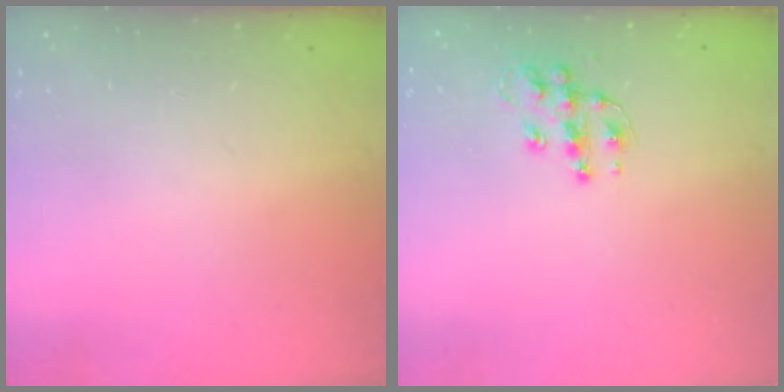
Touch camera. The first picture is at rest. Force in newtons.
{"total": 10.7, "press": 10.7, "slide": 0.6}